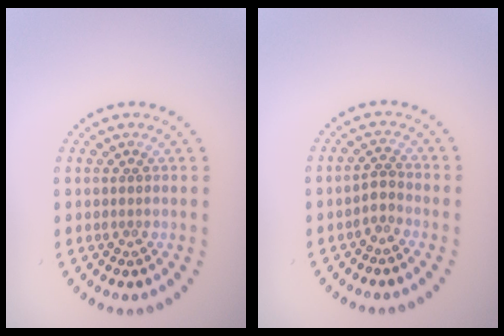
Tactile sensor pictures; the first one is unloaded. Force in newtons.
{"total": 1.4, "press": 1.0, "slide": 1.0}